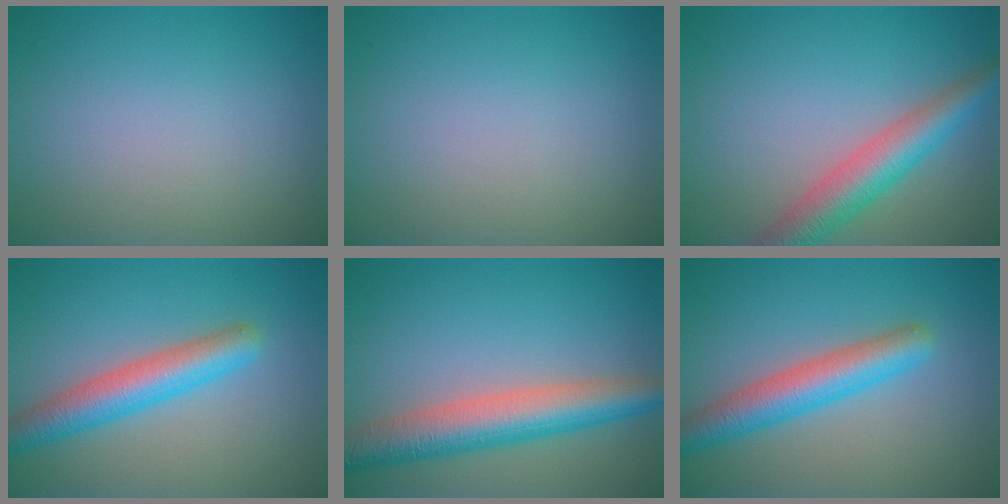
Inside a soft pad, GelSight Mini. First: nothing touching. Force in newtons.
{"total": 0.0}
{"total": 5.3, "press": 5.3, "slide": 0.2}
{"total": 4.9, "press": 4.9, "slide": 0.2}
{"total": 6.8, "press": 6.8, "slide": 0.2}
{"total": 4.9, "press": 4.9, "slide": 0.2}